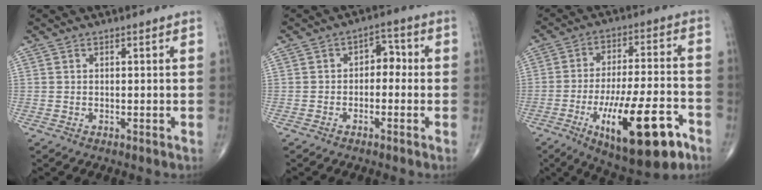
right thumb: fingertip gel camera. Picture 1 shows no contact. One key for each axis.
{"total": 4.2, "fx": -0.7, "fy": 2.8, "fz": 3.1, "tx": -0.021, "ty": 0.031, "tz": -0.021}
{"total": 20.4, "fx": -9.1, "fy": 6.4, "fz": 17.0, "tx": -0.276, "ty": 0.032, "tz": -0.136}